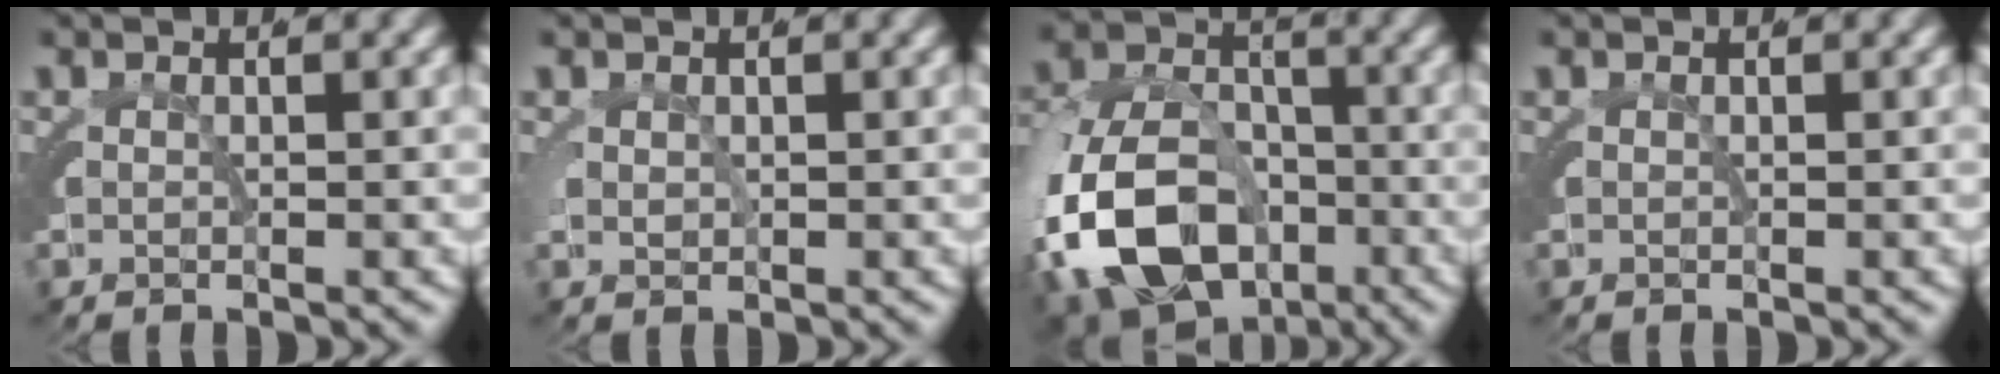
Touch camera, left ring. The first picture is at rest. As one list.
[{"total": 0.9, "force": [0.4, 0.6, 0.6], "torque": [-0.021, -0.008, 0.014]}, {"total": 12.4, "force": [-4.8, 9.0, 7.2], "torque": [-0.158, -0.060, -0.064]}, {"total": 0.0}]